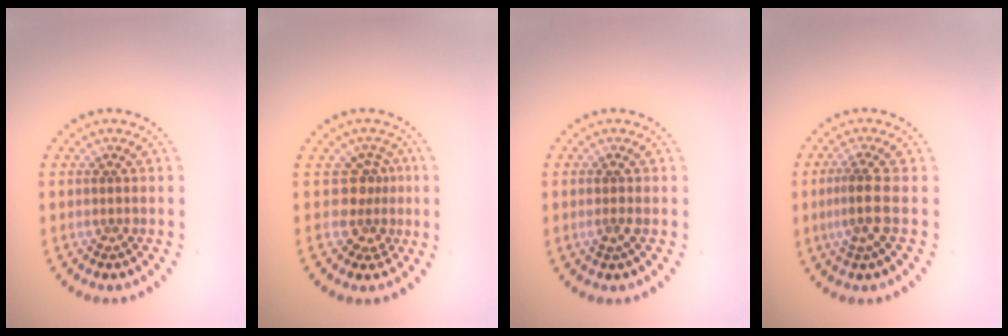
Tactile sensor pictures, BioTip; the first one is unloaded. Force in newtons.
{"total": 2.6, "press": 1.8, "slide": 1.9}
{"total": 0.9, "press": 0.9, "slide": 0.3}
{"total": 2.5, "press": 1.9, "slide": 1.6}